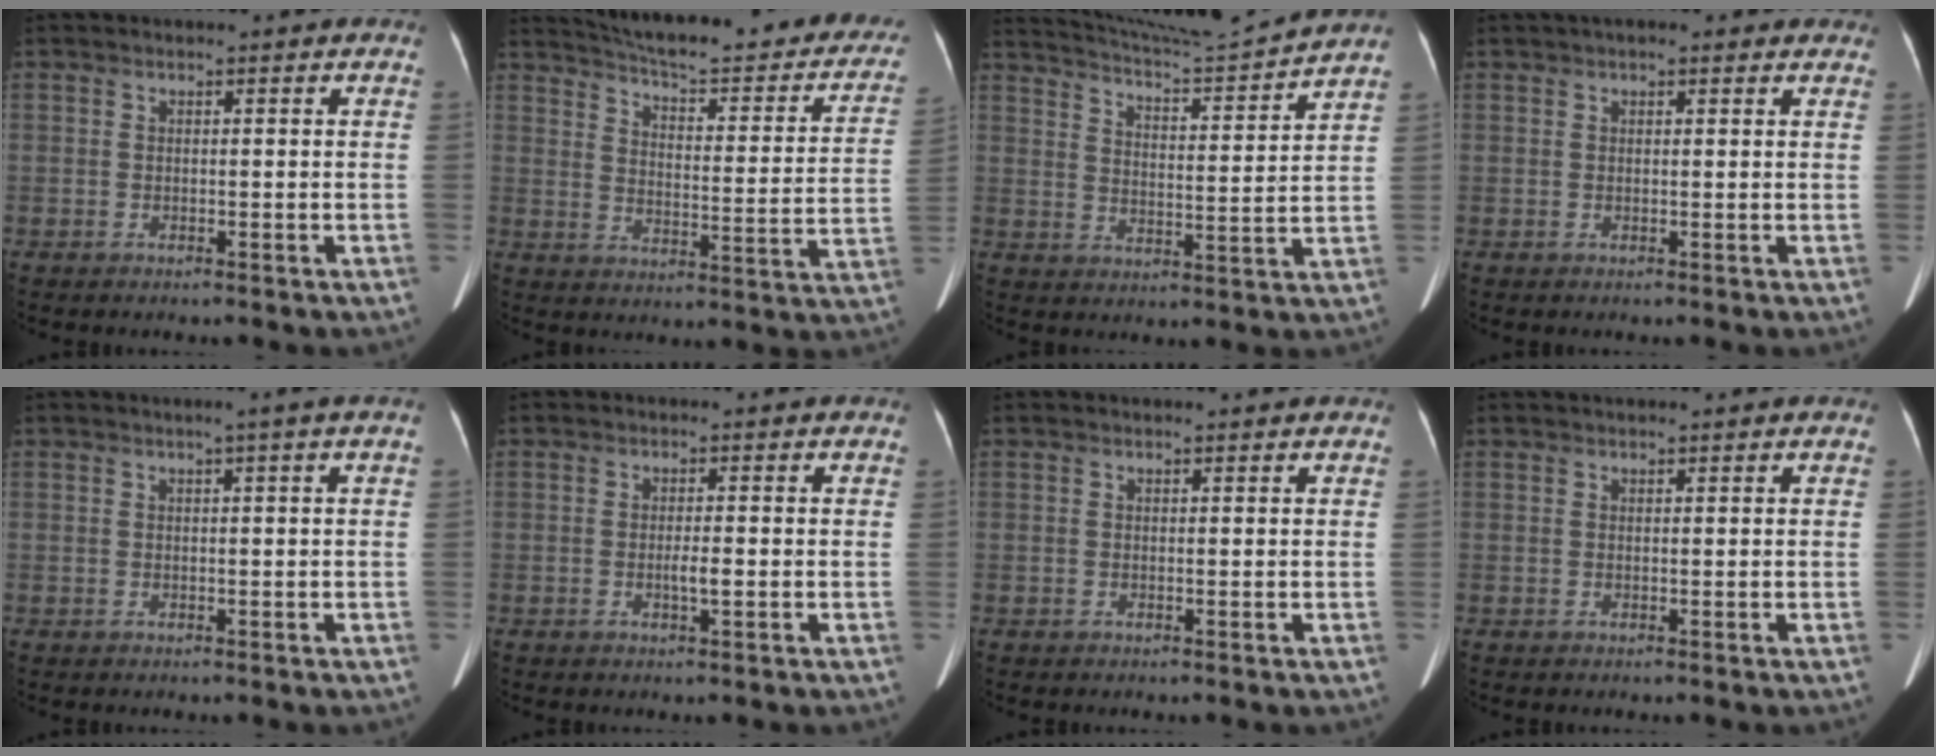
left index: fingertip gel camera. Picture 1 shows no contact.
{"total": 26.9, "force": [23.0, 5.6, 12.8], "torque": [-0.175, -0.039, 0.275]}
{"total": 12.9, "force": [12.4, -2.2, 2.5], "torque": [-0.054, -0.031, 0.190]}
{"total": 5.5, "force": [4.2, 1.7, 3.2], "torque": [-0.041, 0.036, 0.056]}
{"total": 1.3, "force": [0.5, -0.6, 1.0], "torque": [-0.021, -0.002, 0.016]}
{"total": 1.6, "force": [-0.3, 0.1, 1.5], "torque": [-0.029, -0.002, -0.005]}
{"total": 1.8, "force": [1.7, 0.3, 0.5], "torque": [-0.011, 0.011, 0.018]}
{"total": 3.4, "force": [3.0, 0.5, 1.6], "torque": [-0.017, 0.033, 0.041]}